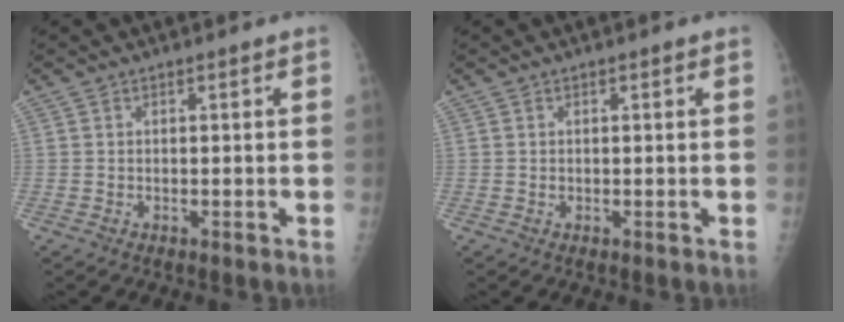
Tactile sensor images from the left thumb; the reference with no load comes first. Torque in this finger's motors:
{"motor_torque": [0.11, 0.04, 0.14, 0.06, 0.00]}